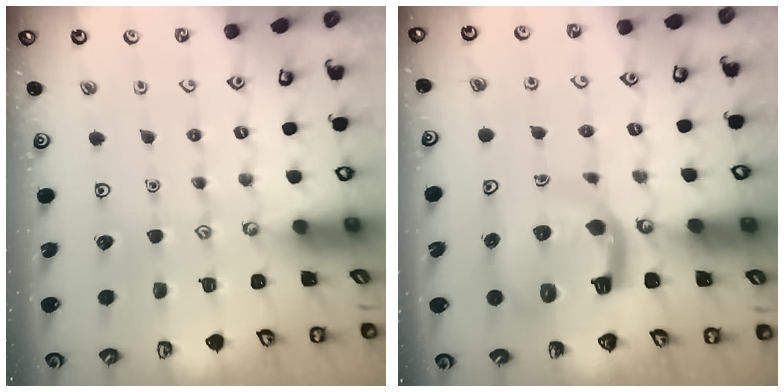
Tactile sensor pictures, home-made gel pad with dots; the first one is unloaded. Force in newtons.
{"total": 10.3, "press": 10.2, "slide": 1.2}